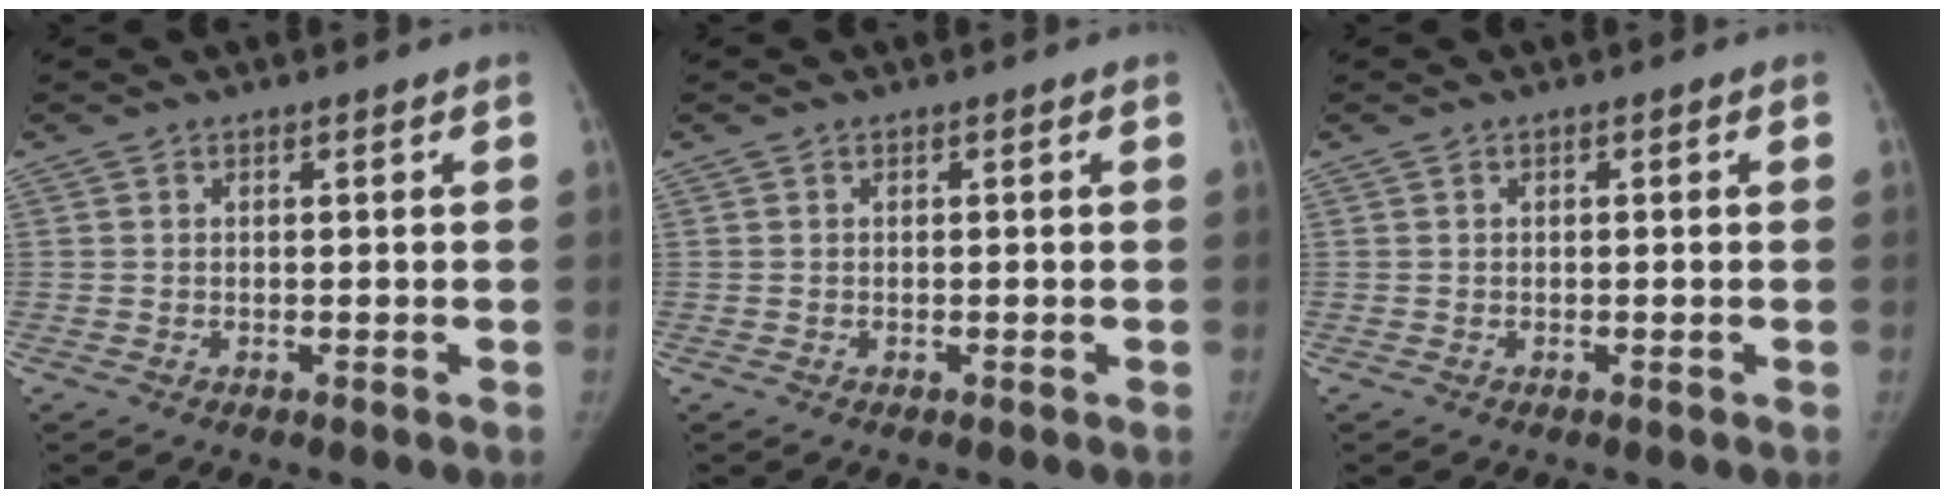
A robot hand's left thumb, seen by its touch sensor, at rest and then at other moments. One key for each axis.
{"total": 0.0}
{"total": 0.0}